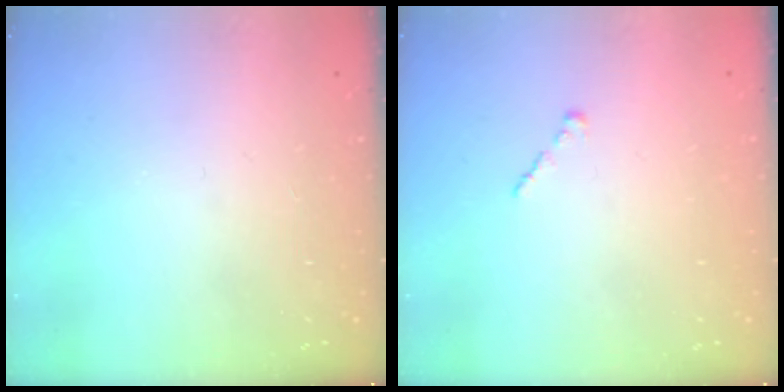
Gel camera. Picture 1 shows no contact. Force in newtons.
{"total": 0.0}